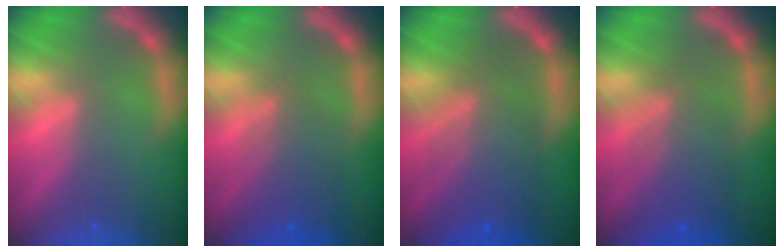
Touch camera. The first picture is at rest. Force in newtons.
{"total": 4.6}
{"total": 8.0}
{"total": 6.1}